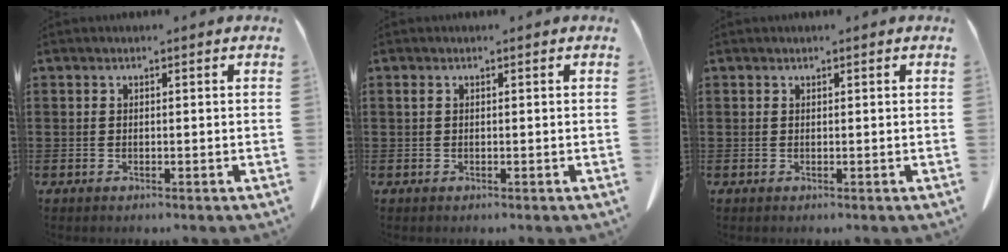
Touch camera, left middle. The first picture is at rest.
{"total": 0.5, "force": [0.1, 0.2, 0.4], "torque": [-0.011, 0.002, 0.001]}
{"total": 0.0}